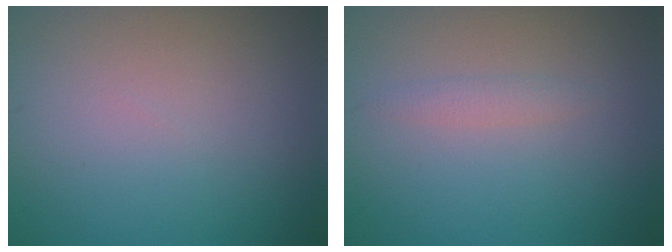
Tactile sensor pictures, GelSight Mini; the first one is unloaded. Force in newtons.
{"total": 1.1, "press": 1.1, "slide": 0.1}